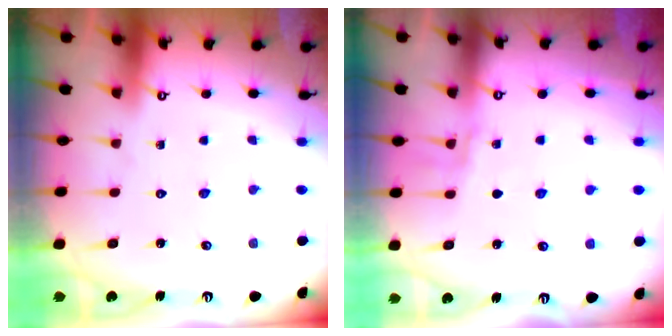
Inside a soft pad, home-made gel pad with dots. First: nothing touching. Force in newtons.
{"total": 3.9, "press": 3.7, "slide": 1.3}